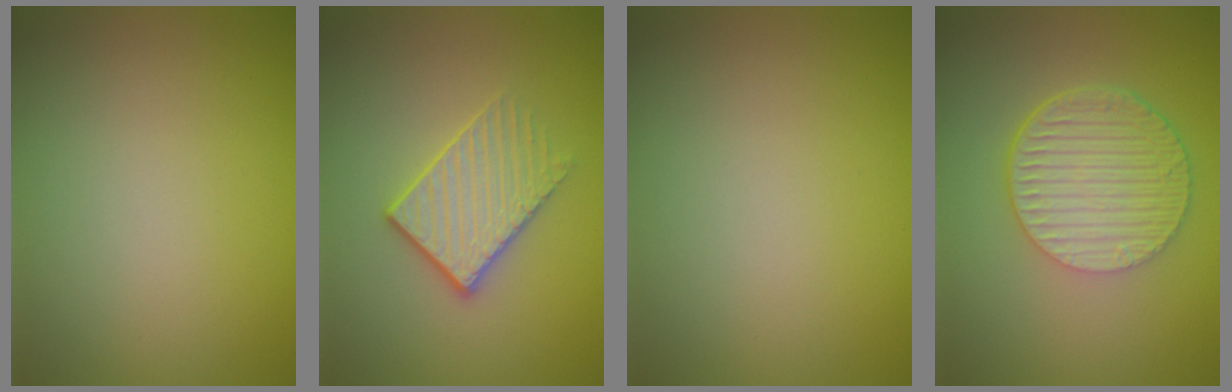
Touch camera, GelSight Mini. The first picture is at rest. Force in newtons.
{"total": 3.1, "press": 2.8, "slide": 1.4}
{"total": 0.0}
{"total": 6.5, "press": 4.4, "slide": 4.7}